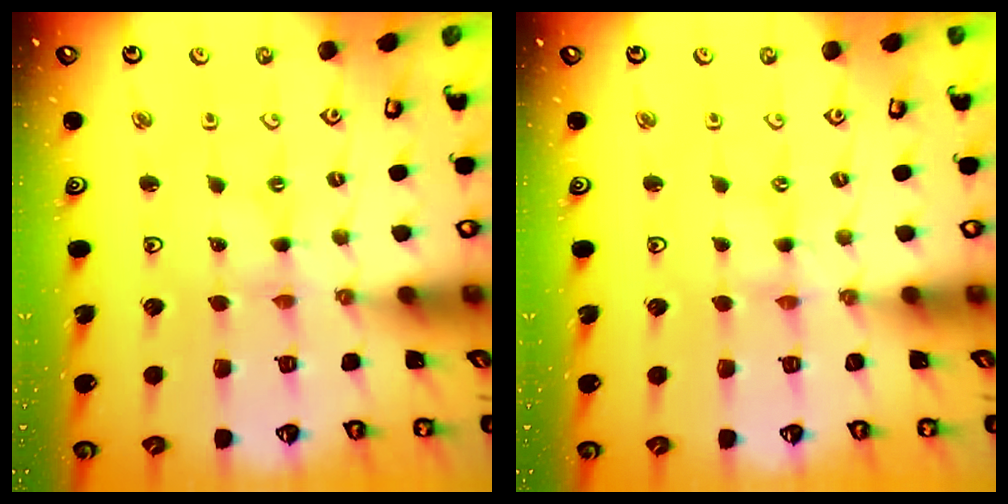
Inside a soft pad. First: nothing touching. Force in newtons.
{"total": 0.0}